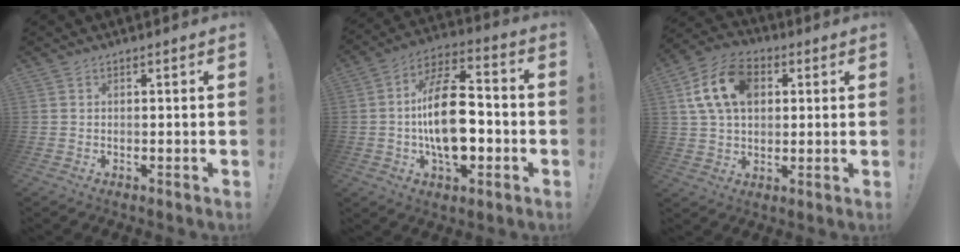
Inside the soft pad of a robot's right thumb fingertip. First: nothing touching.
{"total": 19.5, "force": [-2.7, 10.6, 16.2], "torque": [-0.291, 0.011, -0.047]}
{"total": 15.3, "force": [4.5, 10.6, 10.0], "torque": [-0.178, 0.002, 0.088]}